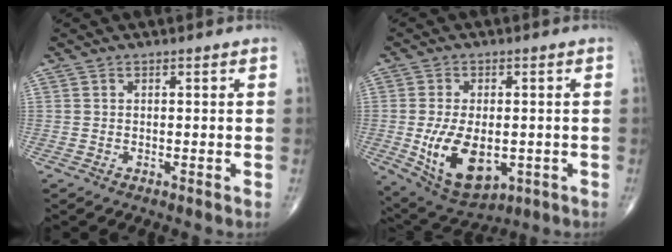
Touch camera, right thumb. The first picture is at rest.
{"total": 13.3, "force": [-2.5, 7.6, 10.7], "torque": [-0.174, -0.007, -0.022]}